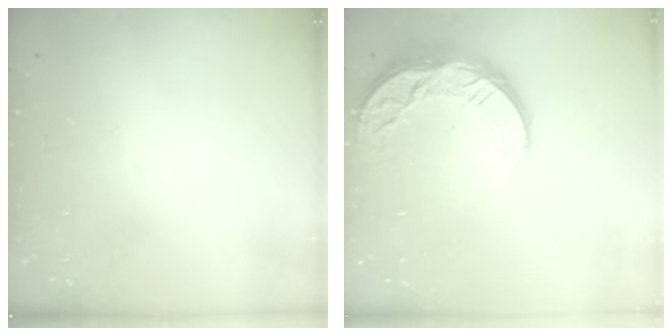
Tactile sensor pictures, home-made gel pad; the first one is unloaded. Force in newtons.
{"total": 10.1, "press": 10.1, "slide": 0.7}